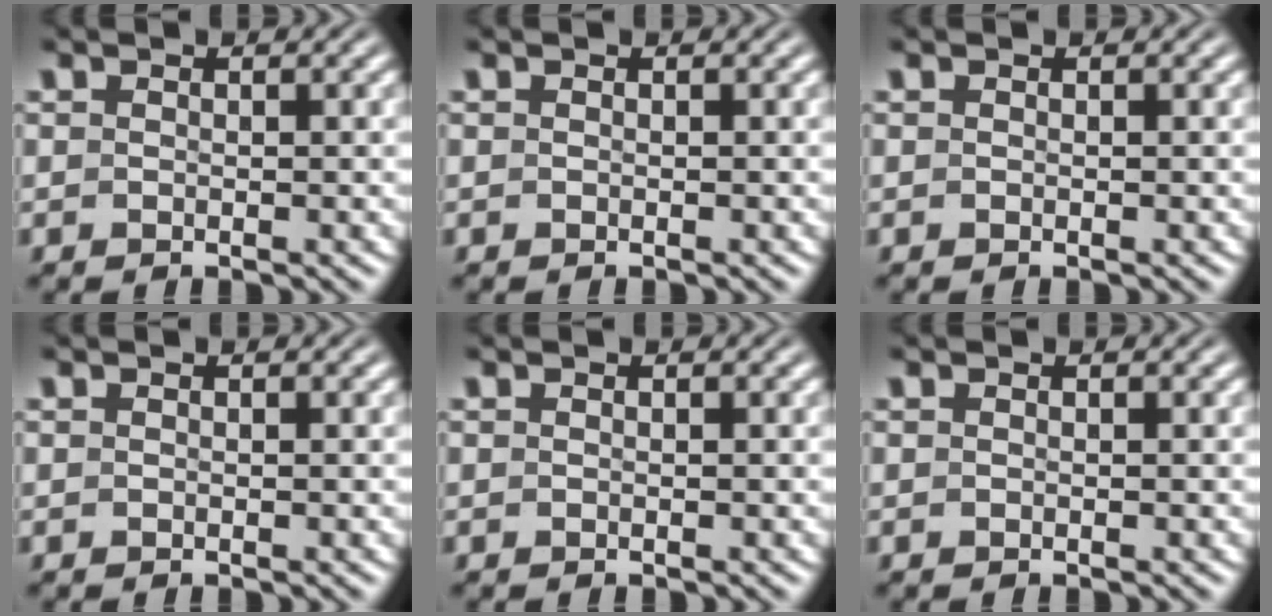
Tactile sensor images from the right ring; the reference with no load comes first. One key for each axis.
{"total": 0.0}
{"total": 0.0}
{"total": 0.0}
{"total": 0.0}
{"total": 0.0}